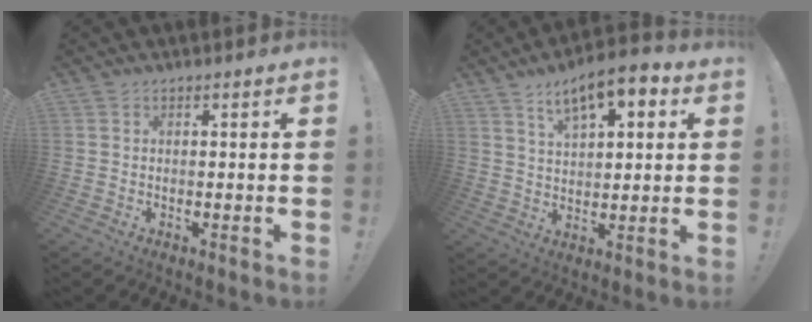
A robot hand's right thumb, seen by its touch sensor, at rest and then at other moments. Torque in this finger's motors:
{"motor_torque": [1.67, 1.69, 0.61, 0.58, 0.06]}